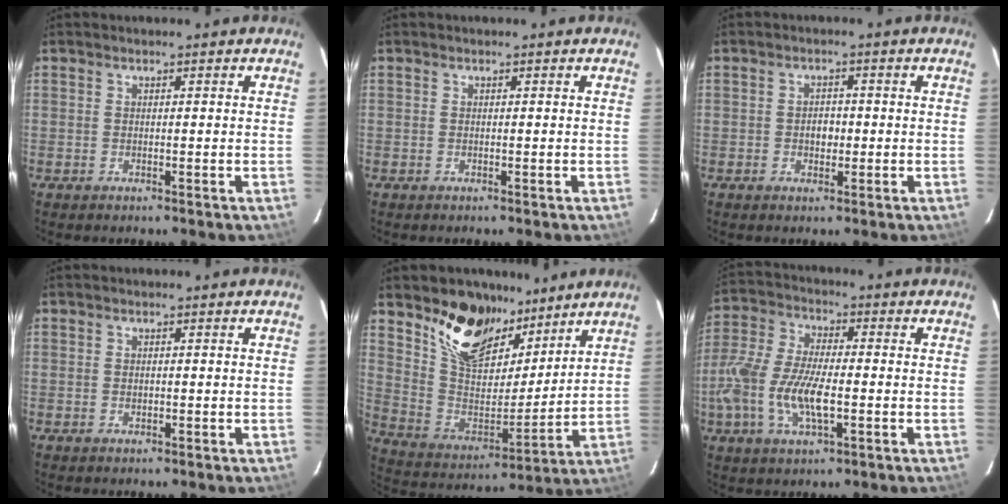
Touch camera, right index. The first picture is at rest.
{"total": 0.0}
{"total": 2.3, "force": [-0.4, 1.8, 1.4], "torque": [-0.022, 0.007, -0.006]}
{"total": 0.6, "force": [-0.1, 0.4, 0.4], "torque": [-0.006, 0.002, -0.001]}
{"total": 17.2, "force": [11.8, 9.4, 8.3], "torque": [-0.173, 0.005, 0.223]}
{"total": 13.3, "force": [-3.4, 5.2, 11.8], "torque": [-0.257, -0.001, -0.067]}